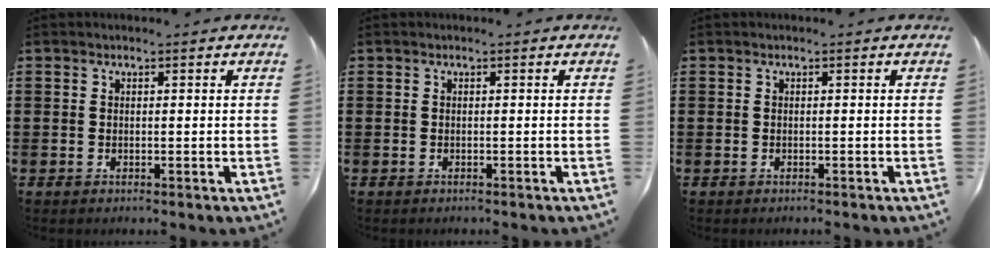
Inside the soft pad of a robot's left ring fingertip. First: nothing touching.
{"total": 0.0}
{"total": 0.0}